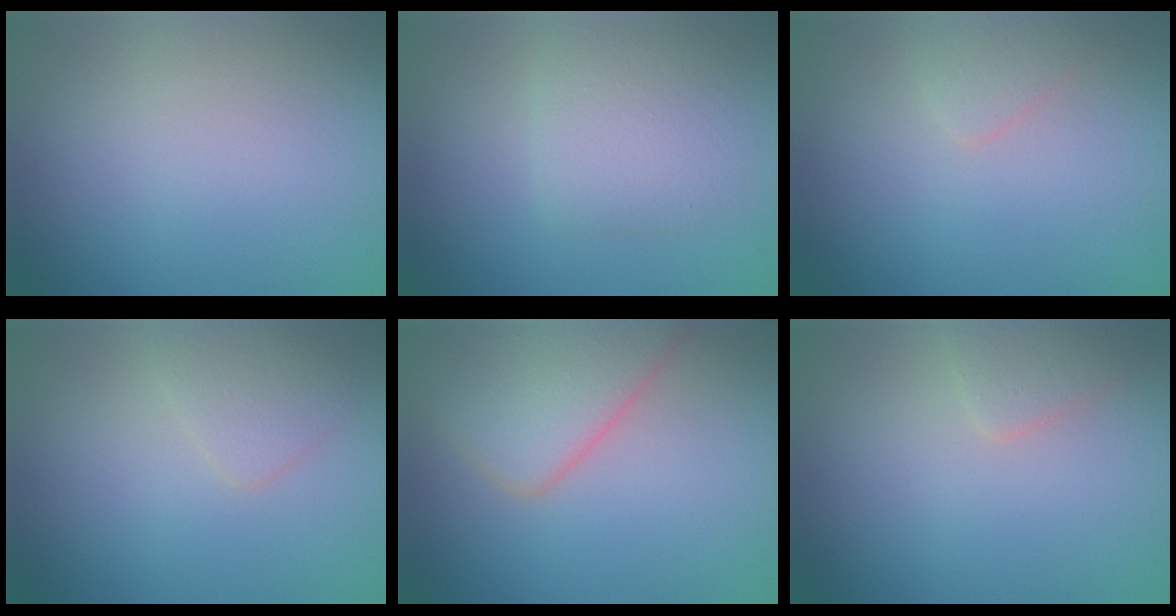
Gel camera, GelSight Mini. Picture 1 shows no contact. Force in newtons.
{"total": 2.9, "press": 2.9, "slide": 0.1}
{"total": 1.2, "press": 1.2, "slide": 0.1}
{"total": 1.9, "press": 1.9, "slide": 0.2}
{"total": 6.1, "press": 6.1, "slide": 0.3}
{"total": 1.8, "press": 1.8, "slide": 0.1}